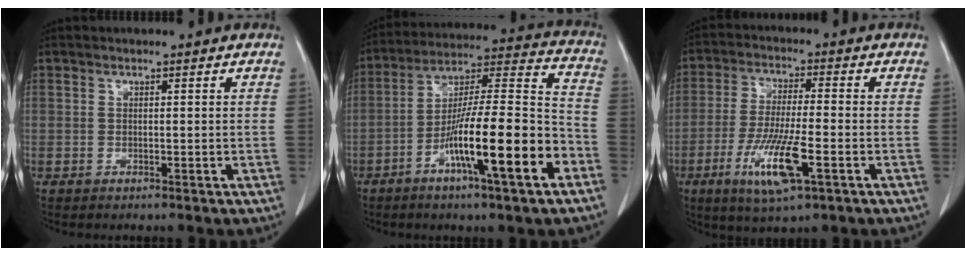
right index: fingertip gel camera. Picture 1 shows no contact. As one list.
[{"total": 18.3, "force": [-7.8, 1.2, 16.5], "torque": [-0.273, -0.005, -0.131]}, {"total": 10.8, "force": [-4.3, 1.4, 9.8], "torque": [-0.193, -0.021, -0.076]}]